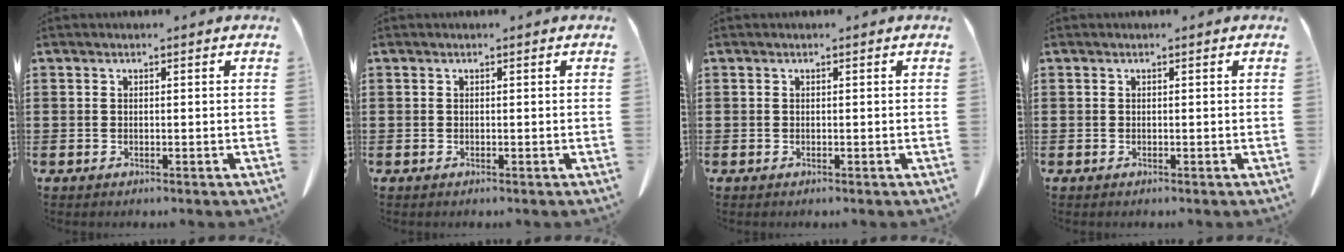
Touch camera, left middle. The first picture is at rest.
{"total": 0.0}
{"total": 0.0}
{"total": 0.0}